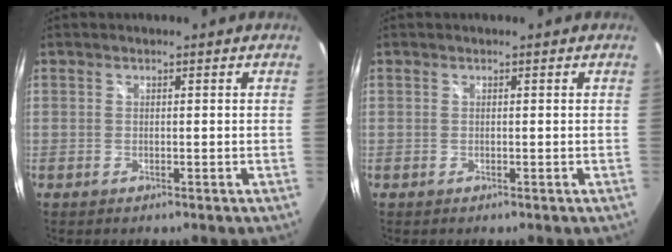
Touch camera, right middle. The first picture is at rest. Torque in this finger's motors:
{"motor_torque": [0.00, 0.00, 0.00, 0.00]}